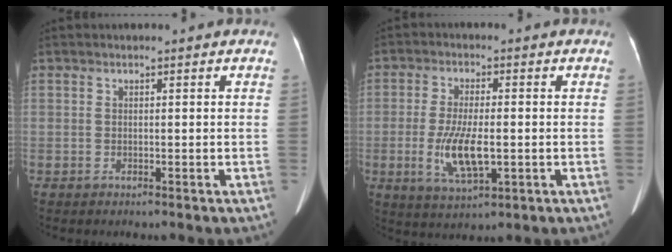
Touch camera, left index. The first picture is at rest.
{"total": 7.8, "force": [-1.5, 2.3, 7.3], "torque": [-0.152, -0.010, -0.022]}